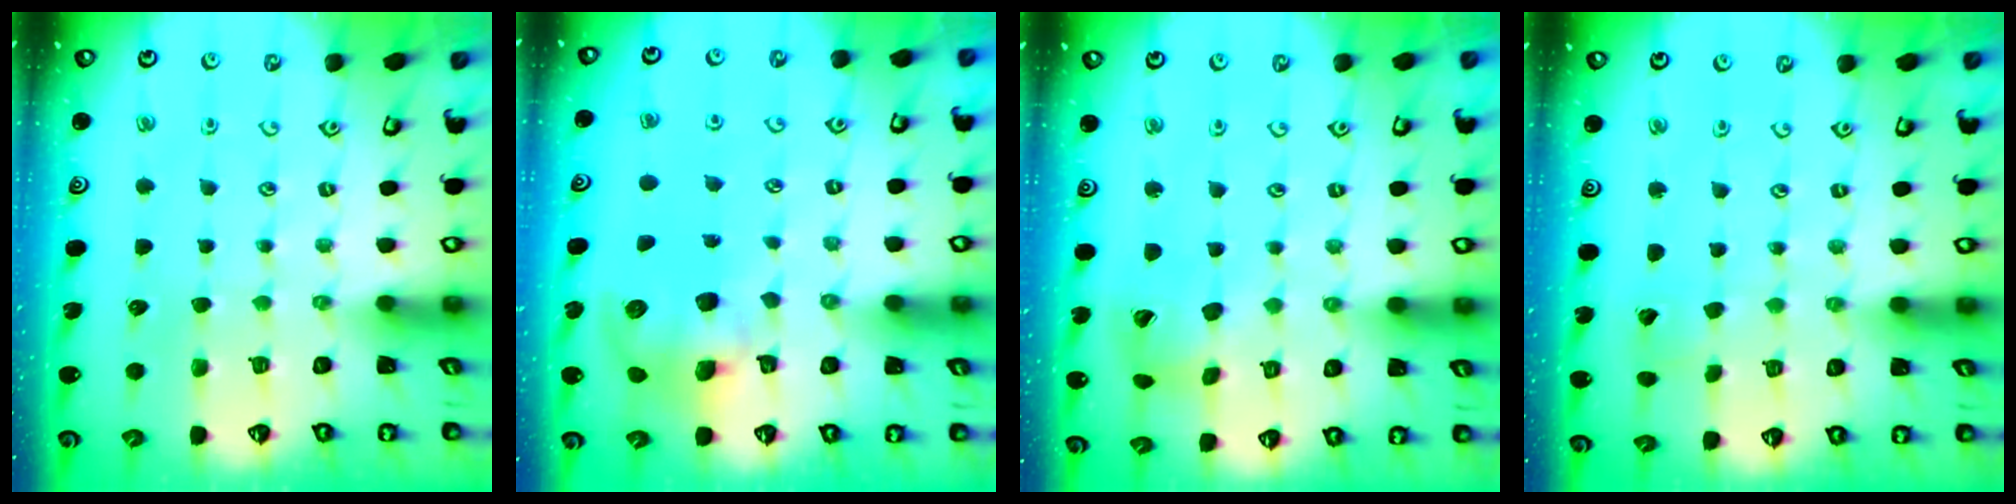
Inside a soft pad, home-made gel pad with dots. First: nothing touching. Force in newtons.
{"total": 10.8, "press": 10.6, "slide": 1.8}
{"total": 9.6, "press": 9.6, "slide": 1.2}
{"total": 2.1, "press": 2.1, "slide": 0.2}